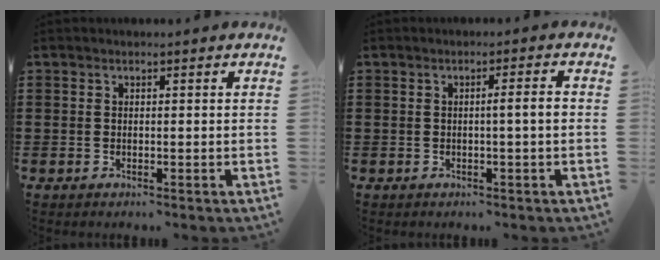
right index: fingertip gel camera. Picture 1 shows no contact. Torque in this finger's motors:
{"motor_torque": [0.71, -0.04, 0.08, 0.09]}